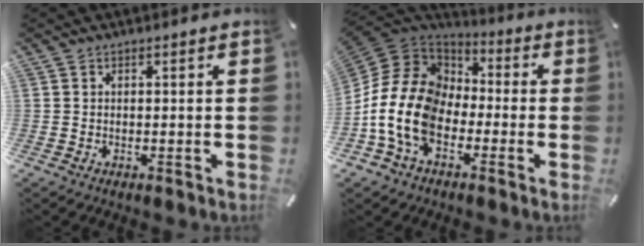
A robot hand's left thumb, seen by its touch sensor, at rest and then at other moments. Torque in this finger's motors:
{"motor_torque": [0.26, 2.46, 2.11, 0.66, 0.34]}